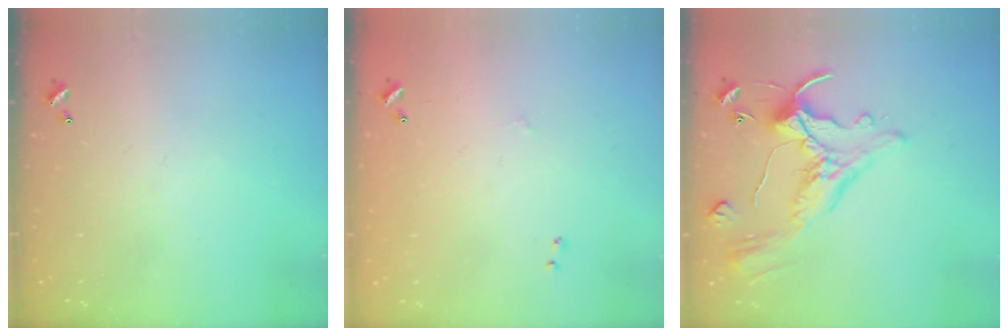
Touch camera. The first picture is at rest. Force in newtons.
{"total": 6.7, "press": 6.6, "slide": 0.6}
{"total": 2.5, "press": 2.2, "slide": 1.2}